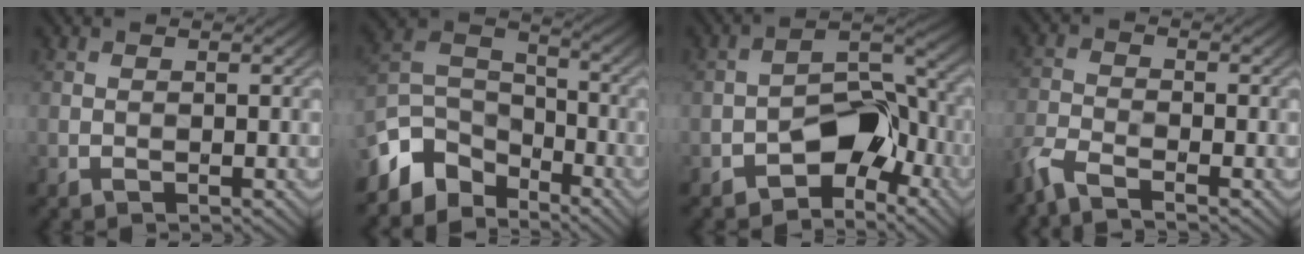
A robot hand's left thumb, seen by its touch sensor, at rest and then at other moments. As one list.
[{"total": 9.0, "force": [-6.0, 5.5, 3.8], "torque": [-0.095, -0.001, -0.124]}, {"total": 8.3, "force": [-4.3, 4.6, 5.4], "torque": [-0.068, 0.006, -0.085]}, {"total": 4.5, "force": [-3.7, 1.1, 2.3], "torque": [-0.062, -0.013, -0.077]}]